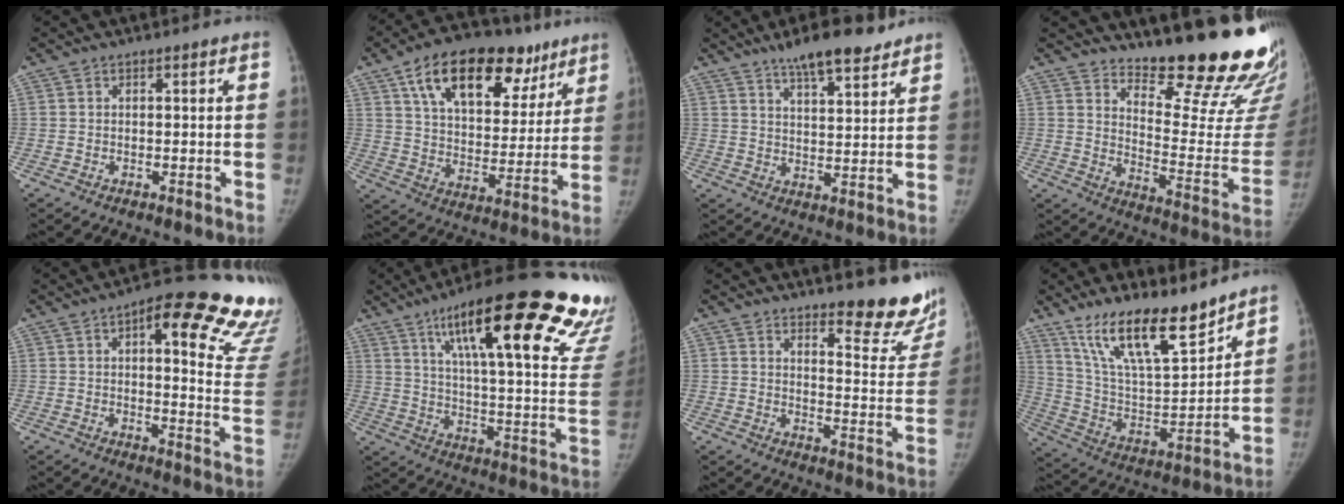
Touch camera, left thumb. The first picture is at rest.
{"total": 24.8, "force": [13.7, 13.5, 15.8], "torque": [-0.207, -0.010, 0.218]}
{"total": 11.1, "force": [8.3, 3.2, 6.6], "torque": [-0.082, -0.041, 0.131]}
{"total": 23.0, "force": [20.1, 3.9, 10.5], "torque": [-0.109, -0.197, 0.265]}
{"total": 25.0, "force": [15.7, 7.3, 18.1], "torque": [-0.165, -0.068, 0.178]}
{"total": 35.1, "force": [23.3, 6.6, 25.3], "torque": [-0.281, -0.098, 0.324]}
{"total": 14.4, "force": [11.9, 3.6, 7.4], "torque": [-0.049, -0.110, 0.144]}
{"total": 19.4, "force": [14.4, 5.6, 11.7], "torque": [-0.165, -0.081, 0.266]}